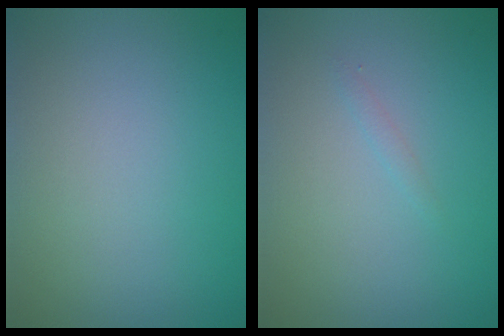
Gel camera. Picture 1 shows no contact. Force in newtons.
{"total": 0.6, "press": 0.6, "slide": 0.0}